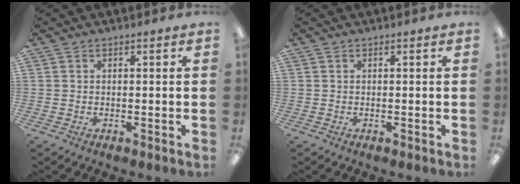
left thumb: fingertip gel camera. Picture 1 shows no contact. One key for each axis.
{"total": 0.0}